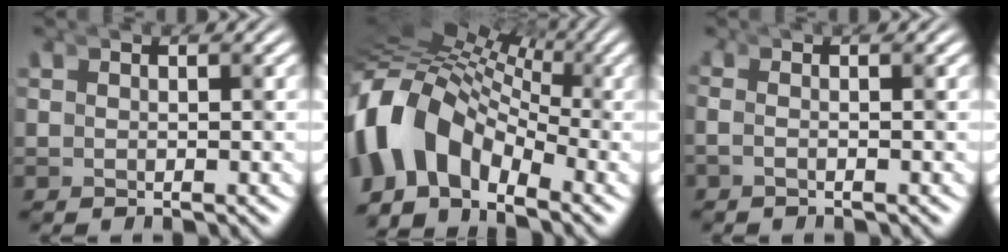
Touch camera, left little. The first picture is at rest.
{"total": 10.2, "force": [-4.1, 7.7, 5.2], "torque": [-0.156, -0.056, -0.057]}
{"total": 0.9, "force": [-0.7, -0.4, 0.5], "torque": [-0.009, 0.002, -0.018]}